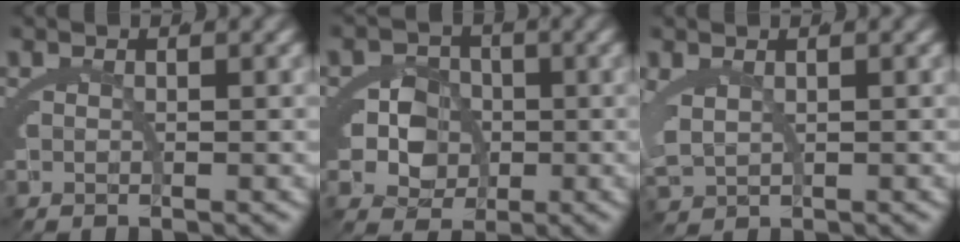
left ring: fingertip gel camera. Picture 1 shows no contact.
{"total": 7.4, "force": [-1.1, 6.2, 3.9], "torque": [-0.074, -0.041, -0.012]}
{"total": 2.7, "force": [0.7, 2.0, 1.6], "torque": [-0.062, -0.018, 0.031]}